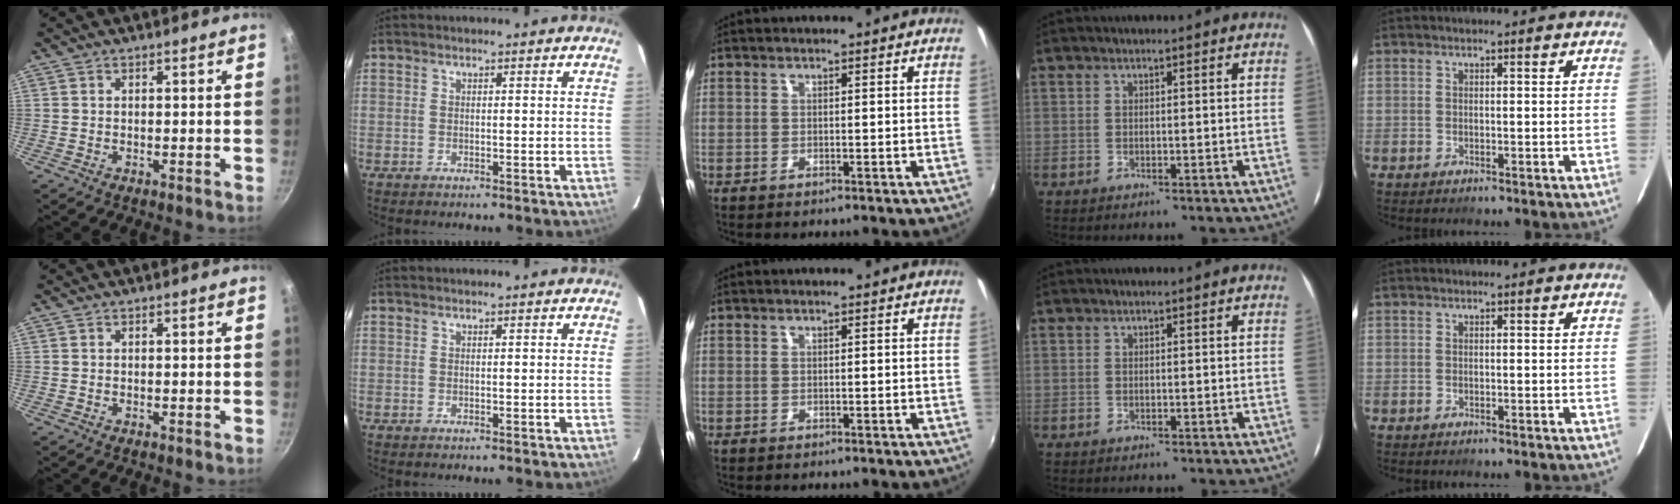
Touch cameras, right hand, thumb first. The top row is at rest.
{}